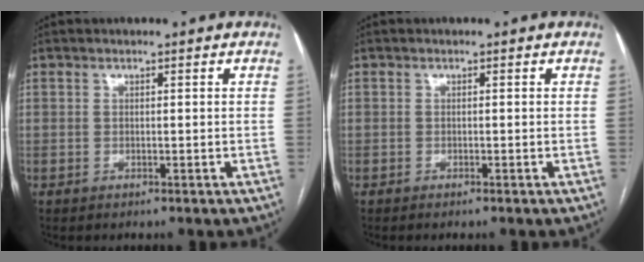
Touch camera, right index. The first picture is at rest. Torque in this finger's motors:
{"motor_torque": [-0.06, -0.05, 0.08, 0.01]}